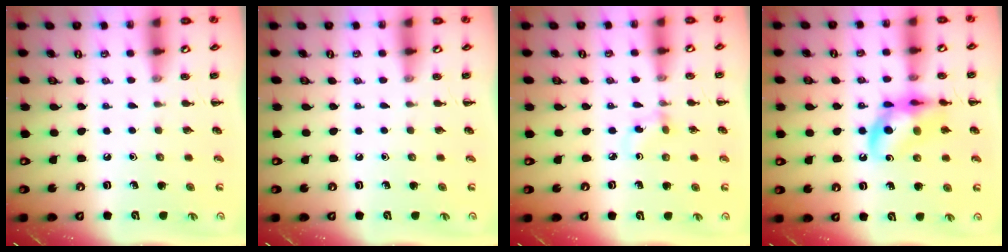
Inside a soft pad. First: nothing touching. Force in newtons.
{"total": 0.0}
{"total": 3.4, "press": 3.1, "slide": 1.4}
{"total": 13.5, "press": 13.2, "slide": 3.0}